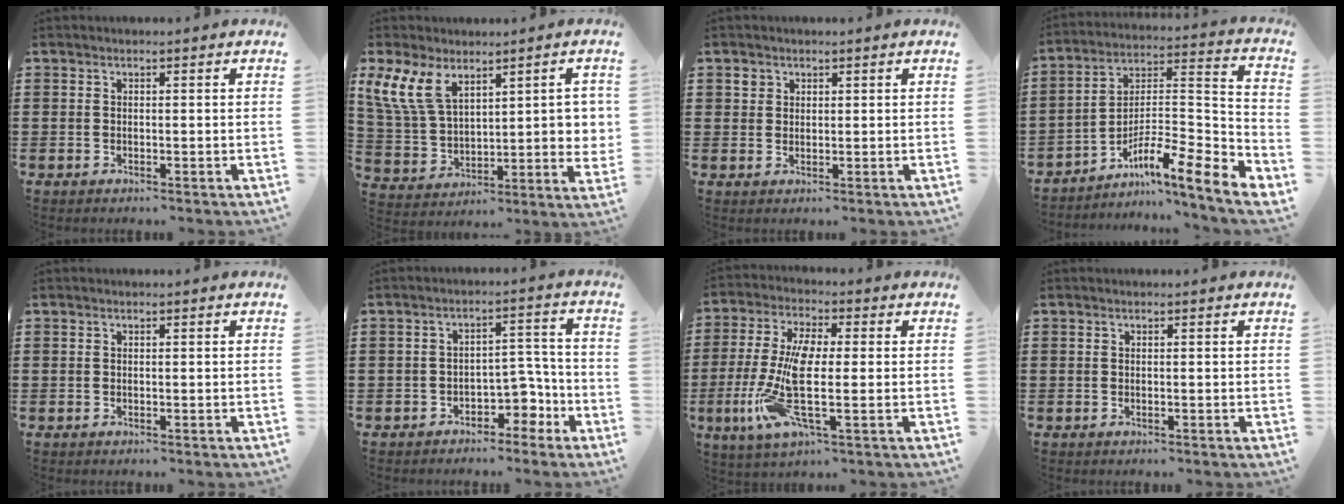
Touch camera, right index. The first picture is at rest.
{"total": 11.5, "force": [5.6, 6.3, 7.9], "torque": [-0.189, -0.003, 0.107]}
{"total": 1.5, "force": [0.9, 1.2, 0.1], "torque": [-0.006, 0.005, 0.017]}
{"total": 9.6, "force": [-7.0, 1.1, 6.5], "torque": [-0.106, -0.005, -0.138]}
{"total": 0.0}
{"total": 5.0, "force": [-2.8, 3.2, 2.5], "torque": [-0.046, 0.016, -0.054]}
{"total": 11.8, "force": [-1.3, 3.3, 11.2], "torque": [-0.247, -0.019, -0.027]}
{"total": 0.0}